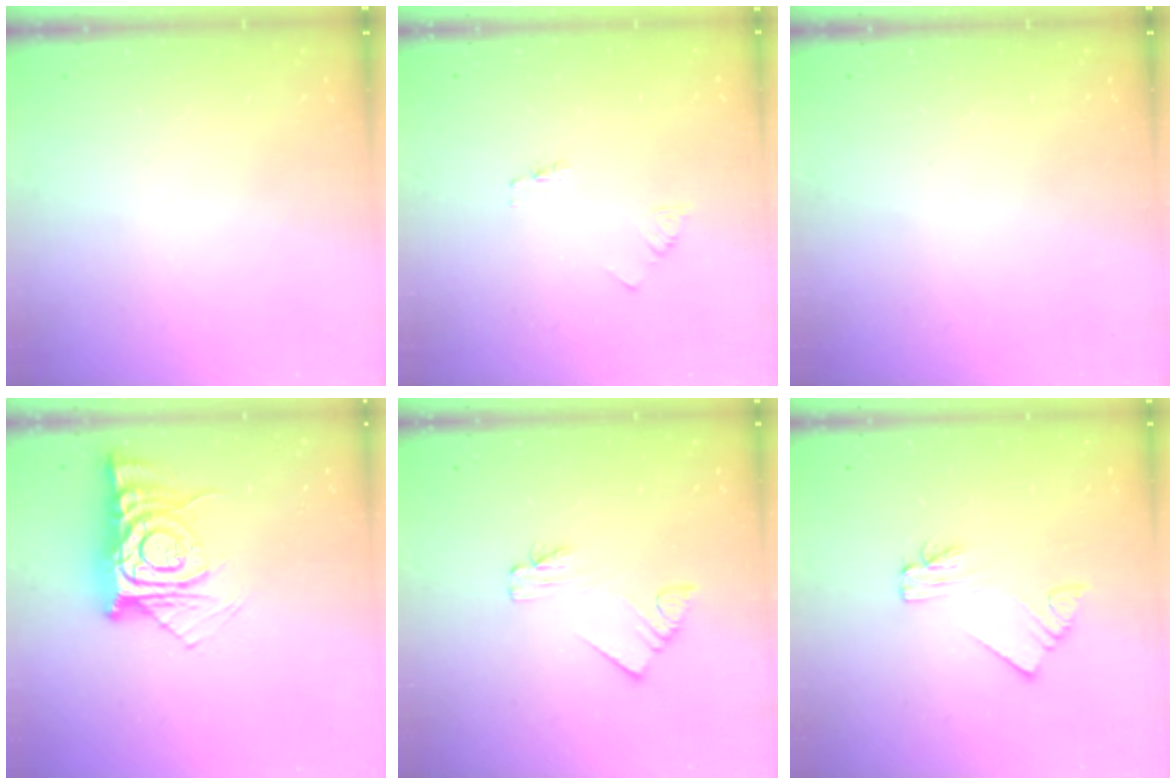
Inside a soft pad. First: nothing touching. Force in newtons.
{"total": 1.8, "press": 1.8, "slide": 0.2}
{"total": 0.0}
{"total": 12.8, "press": 12.8, "slide": 1.0}
{"total": 1.9, "press": 1.9, "slide": 0.1}
{"total": 2.0, "press": 2.0, "slide": 0.1}